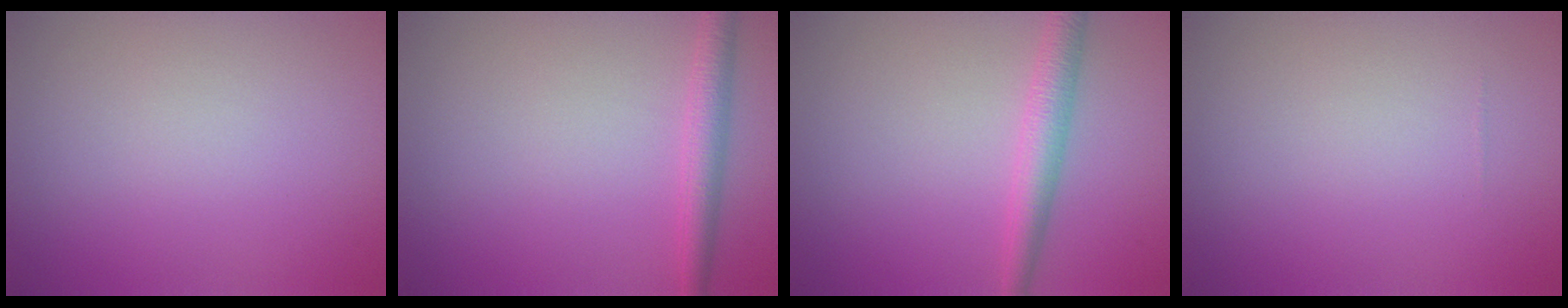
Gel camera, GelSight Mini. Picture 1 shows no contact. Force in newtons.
{"total": 2.4, "press": 2.4, "slide": 0.0}
{"total": 2.8, "press": 2.8, "slide": 0.1}
{"total": 0.0}